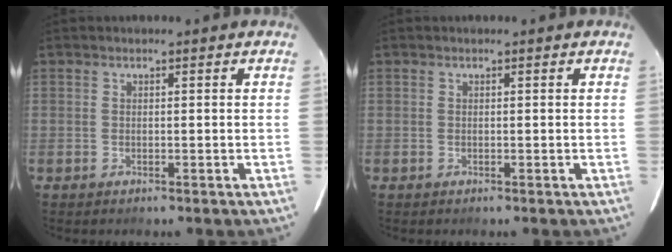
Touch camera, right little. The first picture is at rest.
{"total": 0.0}